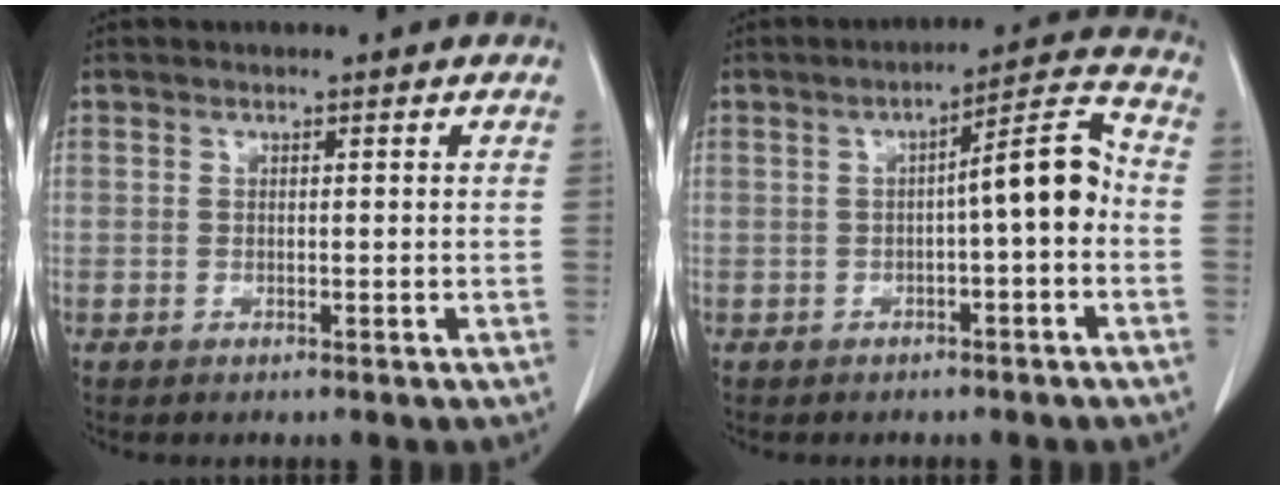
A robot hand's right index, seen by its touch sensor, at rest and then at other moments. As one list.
[{"total": 7.5, "force": [-0.9, 0.9, 7.4], "torque": [-0.103, 0.028, -0.017]}]